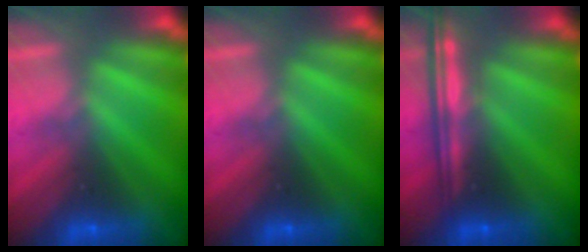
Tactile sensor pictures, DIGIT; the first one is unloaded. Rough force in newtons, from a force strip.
{"total": 0.0}
{"total": 6.9}